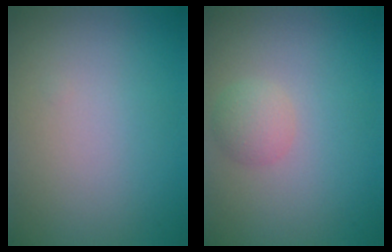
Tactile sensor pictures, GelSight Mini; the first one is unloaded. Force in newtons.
{"total": 1.9, "press": 1.9, "slide": 0.1}